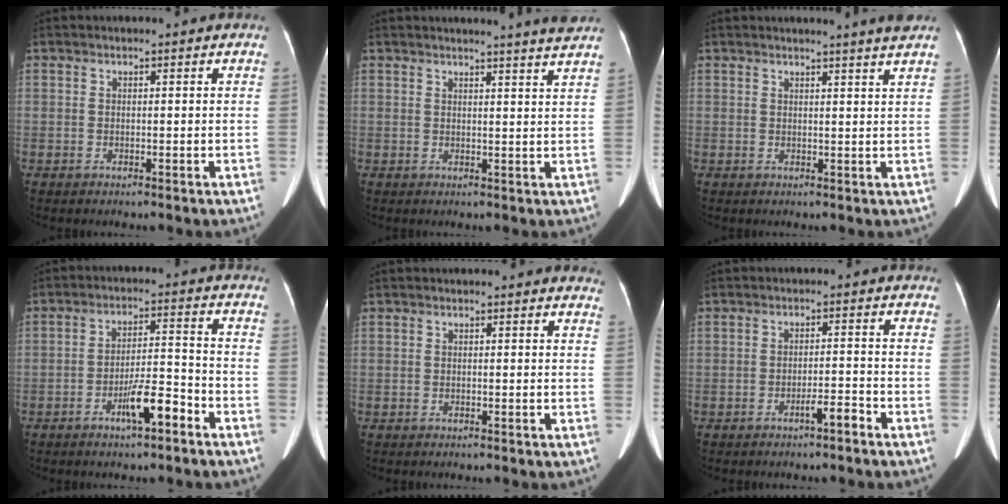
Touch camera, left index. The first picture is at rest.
{"total": 6.4, "force": [5.9, -1.2, 2.2], "torque": [-0.029, -0.008, 0.053]}
{"total": 4.3, "force": [3.7, -1.0, 1.8], "torque": [-0.024, -0.002, 0.034]}
{"total": 6.5, "force": [-3.9, 1.1, 5.1], "torque": [-0.092, 0.006, -0.065]}
{"total": 3.1, "force": [3.0, 0.8, 0.6], "torque": [0.001, -0.008, 0.008]}
{"total": 2.6, "force": [-2.0, 0.2, 1.7], "torque": [-0.028, 0.001, -0.032]}